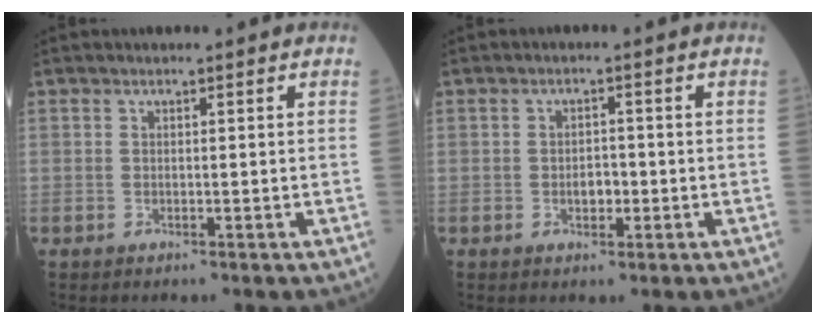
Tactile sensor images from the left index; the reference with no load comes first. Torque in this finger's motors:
{"motor_torque": [0.39, -0.01, 0.00, 0.01]}